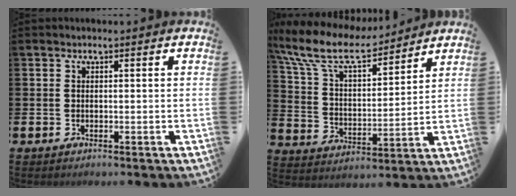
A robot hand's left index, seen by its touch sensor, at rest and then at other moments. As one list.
[{"total": 10.9, "force": [9.4, 3.2, 4.5], "torque": [-0.135, -0.049, 0.168]}]